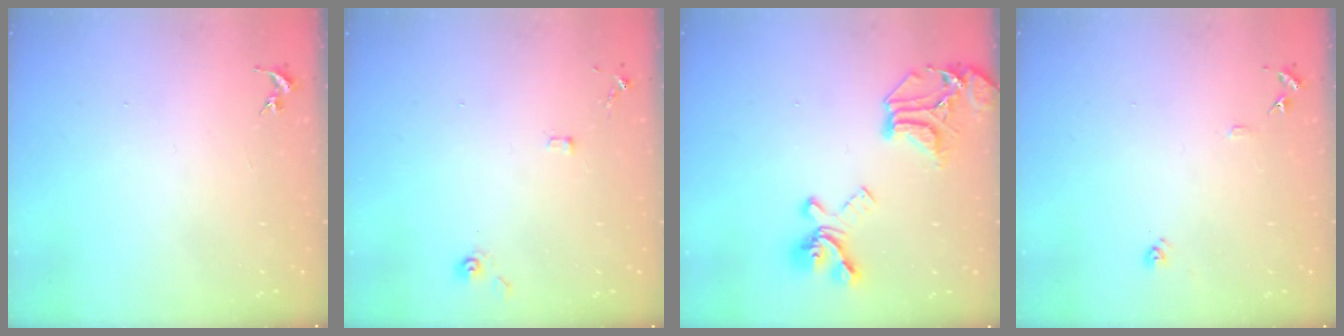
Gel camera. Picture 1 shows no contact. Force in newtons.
{"total": 6.5, "press": 6.4, "slide": 0.6}
{"total": 21.7, "press": 21.6, "slide": 2.0}
{"total": 8.3, "press": 8.3, "slide": 0.7}